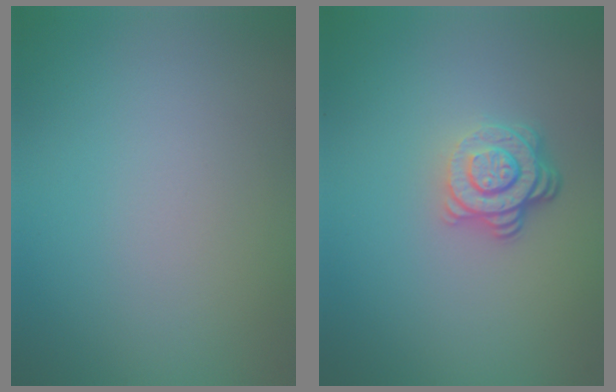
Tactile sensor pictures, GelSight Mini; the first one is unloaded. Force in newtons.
{"total": 3.8, "press": 2.7, "slide": 2.6}